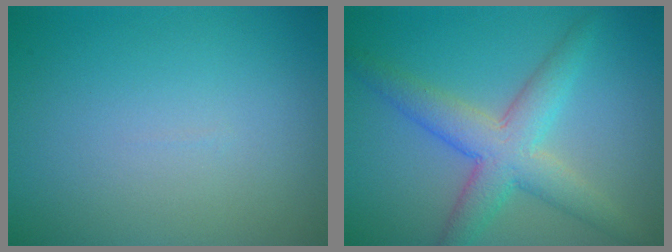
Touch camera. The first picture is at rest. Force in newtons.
{"total": 5.3, "press": 5.3, "slide": 0.1}